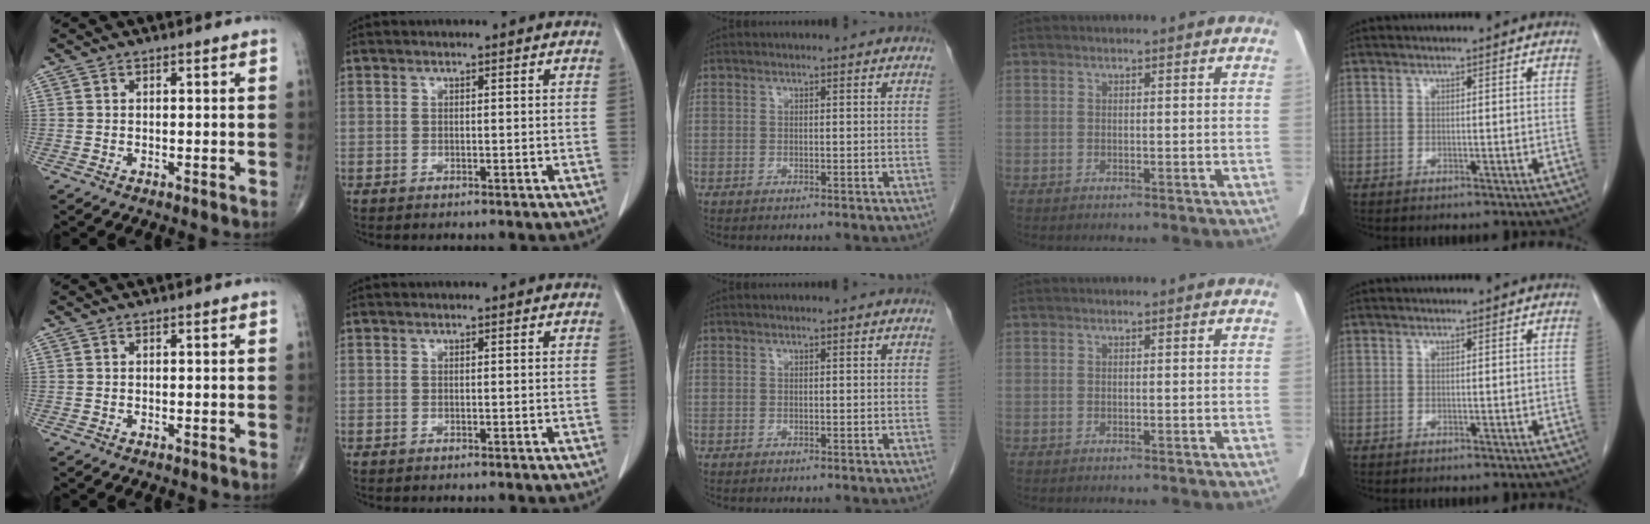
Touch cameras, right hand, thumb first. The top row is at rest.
{}